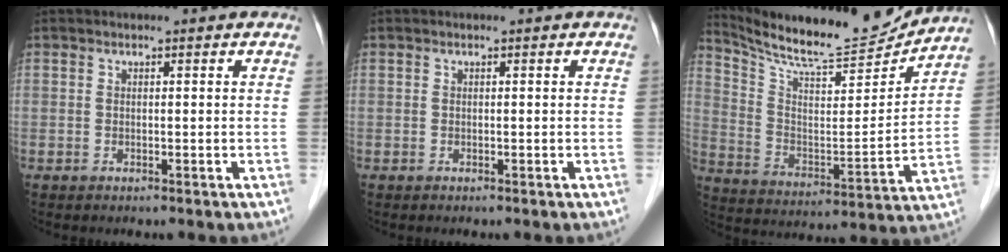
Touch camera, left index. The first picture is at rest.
{"total": 0.0}
{"total": 18.0, "force": [17.0, 1.2, 5.8], "torque": [-0.119, -0.035, 0.271]}